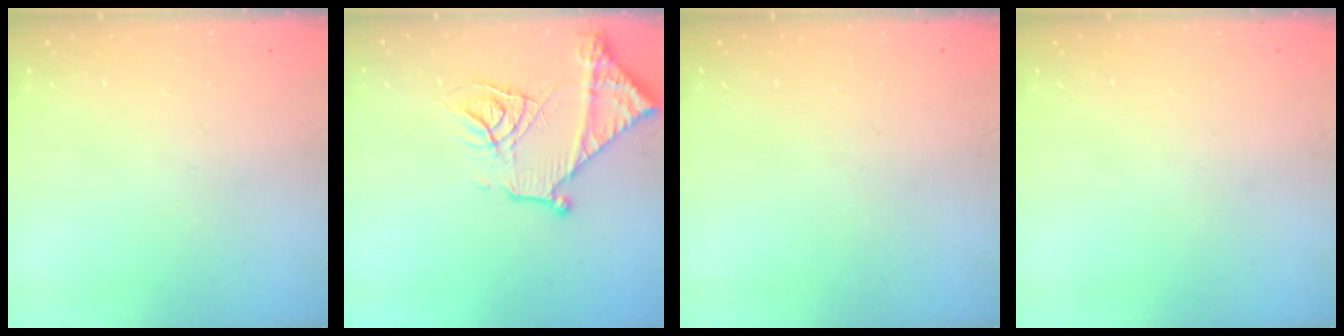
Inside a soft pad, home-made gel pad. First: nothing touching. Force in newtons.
{"total": 17.6, "press": 17.5, "slide": 1.7}
{"total": 0.0}
{"total": 0.0}